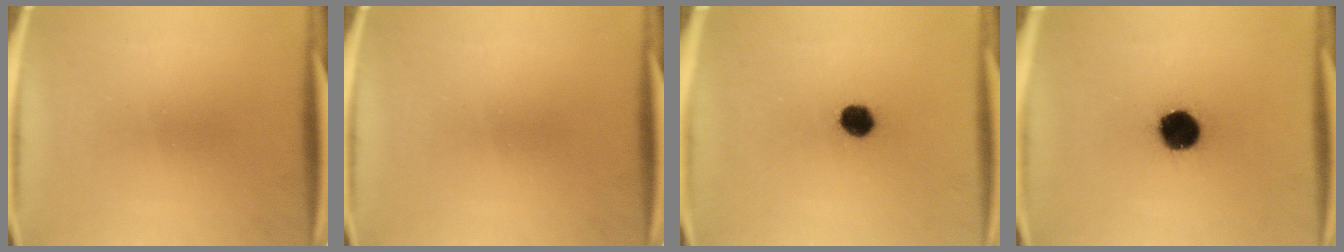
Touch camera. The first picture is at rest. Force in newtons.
{"total": 0.0}
{"total": 5.3}
{"total": 12.9}